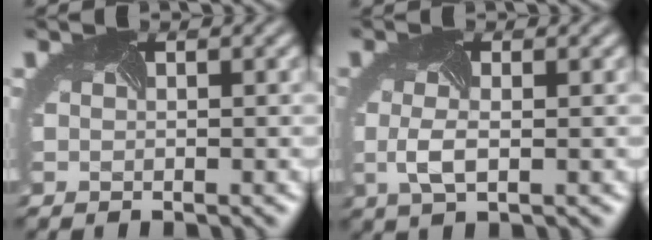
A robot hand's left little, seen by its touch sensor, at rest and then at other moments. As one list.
[{"total": 2.3, "force": [-0.3, 0.8, 2.1], "torque": [-0.055, -0.002, -0.006]}]